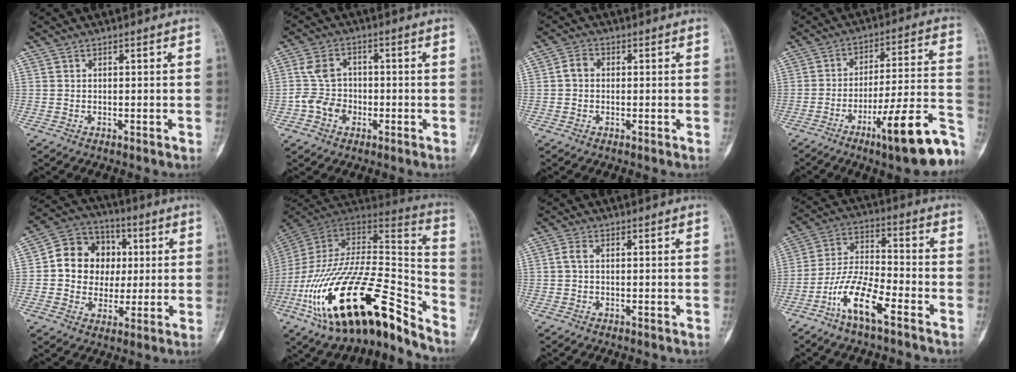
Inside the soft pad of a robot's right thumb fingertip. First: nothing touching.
{"total": 6.8, "force": [-1.7, 5.6, 3.4], "torque": [-0.043, 0.020, -0.036]}
{"total": 2.6, "force": [-0.1, 2.1, 1.5], "torque": [-0.021, 0.010, -0.009]}
{"total": 20.0, "force": [-10.6, 4.2, 16.5], "torque": [-0.195, 0.073, -0.155]}
{"total": 13.4, "force": [1.3, 11.7, 6.5], "torque": [-0.062, 0.019, 0.018]}
{"total": 30.5, "force": [-18.1, 9.9, 22.5], "torque": [-0.387, 0.068, -0.307]}
{"total": 1.6, "force": [0.0, 0.8, 1.4], "torque": [-0.031, 0.000, -0.004]}
{"total": 11.5, "force": [-6.7, 3.3, 8.8], "torque": [-0.182, 0.046, -0.131]}